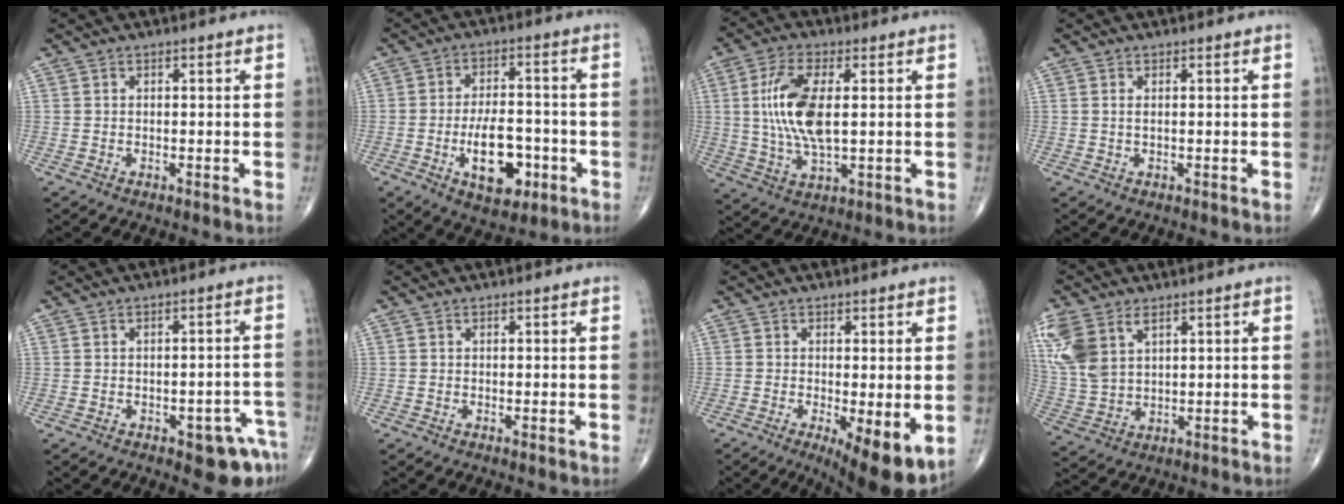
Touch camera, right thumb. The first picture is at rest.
{"total": 11.5, "force": [-3.9, 6.2, 9.0], "torque": [-0.117, 0.019, -0.053]}
{"total": 12.4, "force": [1.5, 5.0, 11.2], "torque": [-0.237, -0.006, 0.032]}
{"total": 0.7, "force": [0.2, 0.2, 0.7], "torque": [-0.020, 0.002, 0.006]}
{"total": 8.7, "force": [-4.0, 3.6, 6.9], "torque": [-0.050, 0.026, -0.041]}
{"total": 0.0}
{"total": 9.4, "force": [-2.6, 2.8, 8.6], "torque": [-0.123, -0.022, -0.033]}
{"total": 12.0, "force": [5.6, 7.0, 7.9], "torque": [-0.184, -0.007, 0.125]}